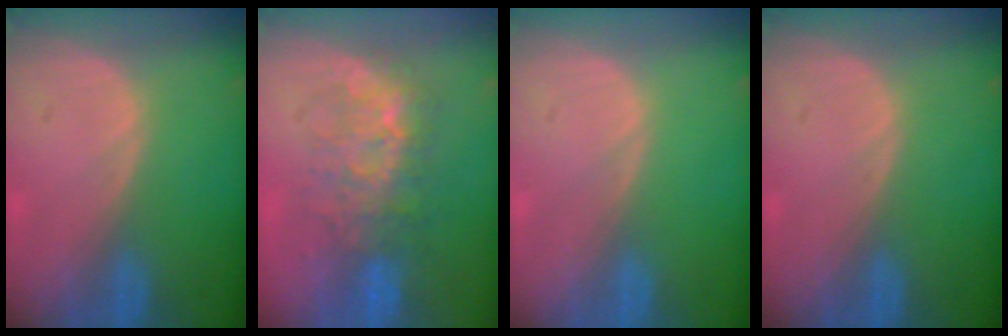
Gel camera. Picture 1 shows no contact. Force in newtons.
{"total": 8.1, "press": 7.8, "slide": 1.9}
{"total": 0.0}
{"total": 0.0}